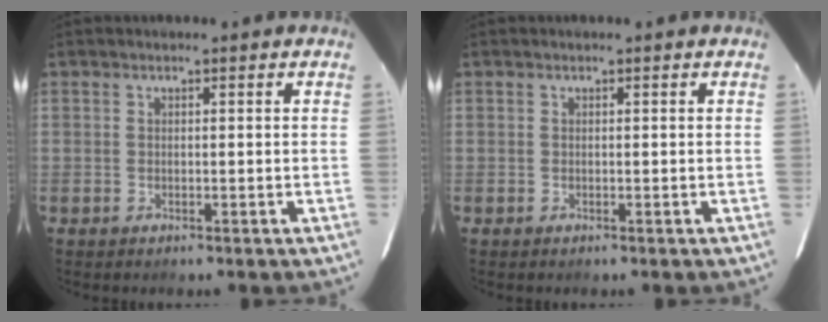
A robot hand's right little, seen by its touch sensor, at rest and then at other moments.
{"total": 0.0}